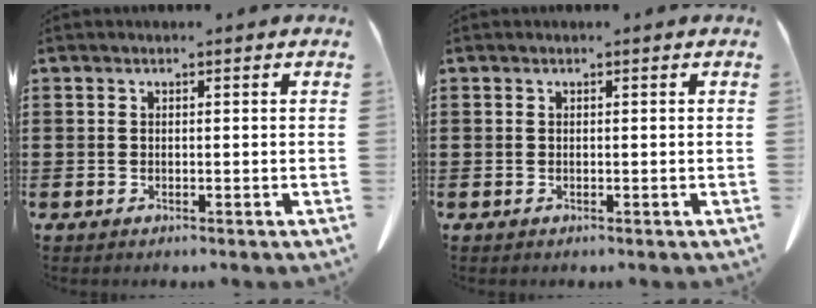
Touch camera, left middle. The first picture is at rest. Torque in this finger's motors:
{"motor_torque": [0.16, 0.03, 0.00, 0.00]}